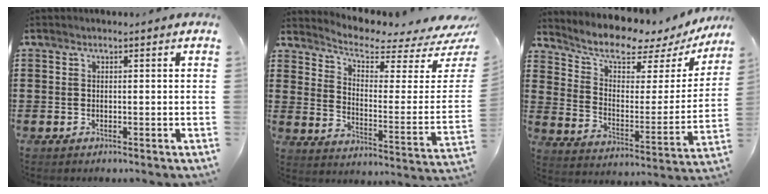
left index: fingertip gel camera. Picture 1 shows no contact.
{"total": 5.1, "force": [4.3, 1.2, 2.5], "torque": [-0.057, -0.047, 0.068]}
{"total": 7.6, "force": [6.4, 2.2, 3.4], "torque": [-0.076, -0.056, 0.102]}